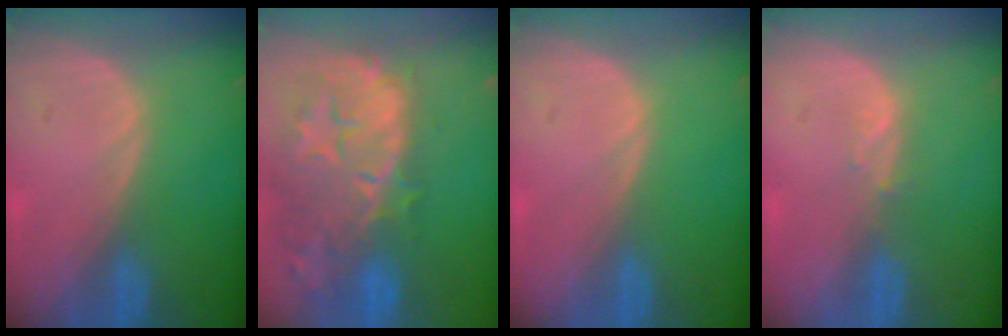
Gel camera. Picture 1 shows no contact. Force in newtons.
{"total": 14.6, "press": 11.7, "slide": 8.7}
{"total": 0.0}
{"total": 1.1, "press": 1.0, "slide": 0.4}